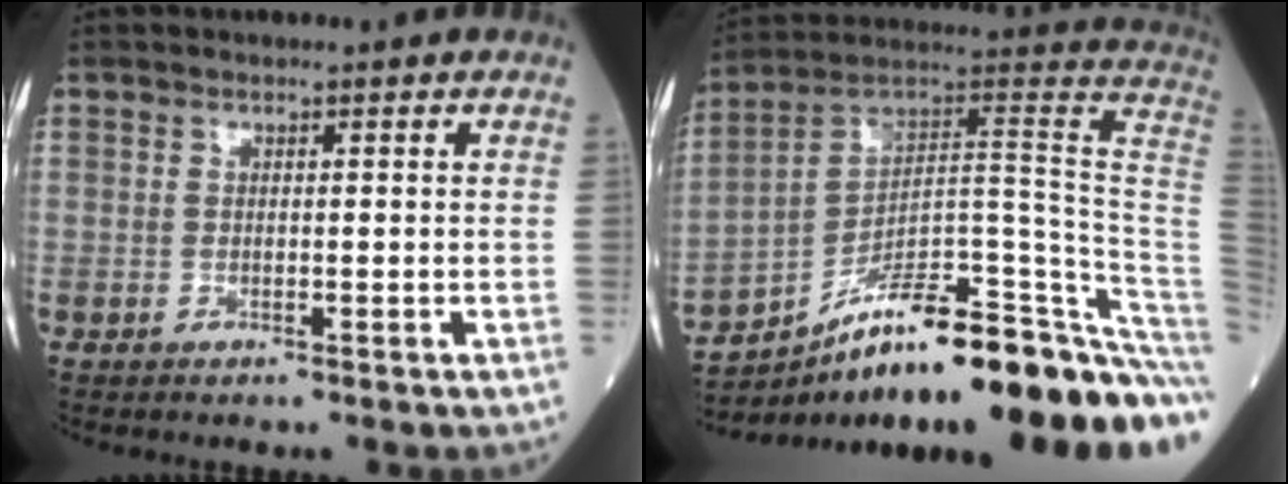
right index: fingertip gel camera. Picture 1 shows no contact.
{"total": 27.5, "force": [-18.5, 2.7, 20.1], "torque": [-0.176, 0.045, -0.277]}